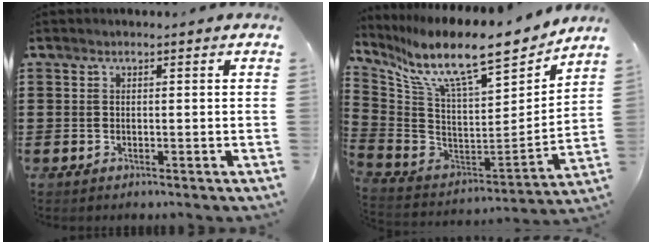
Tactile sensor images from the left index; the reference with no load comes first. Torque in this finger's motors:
{"motor_torque": [2.14, 0.00, 1.05, 0.21]}